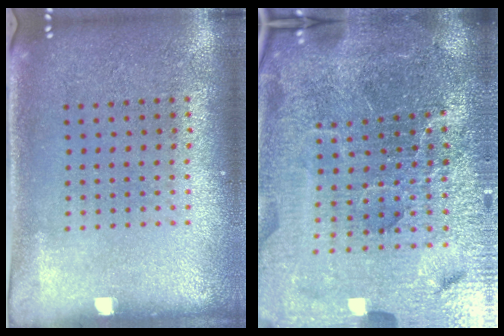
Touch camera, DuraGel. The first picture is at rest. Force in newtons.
{"total": 7.0, "press": 6.1, "slide": 3.4}